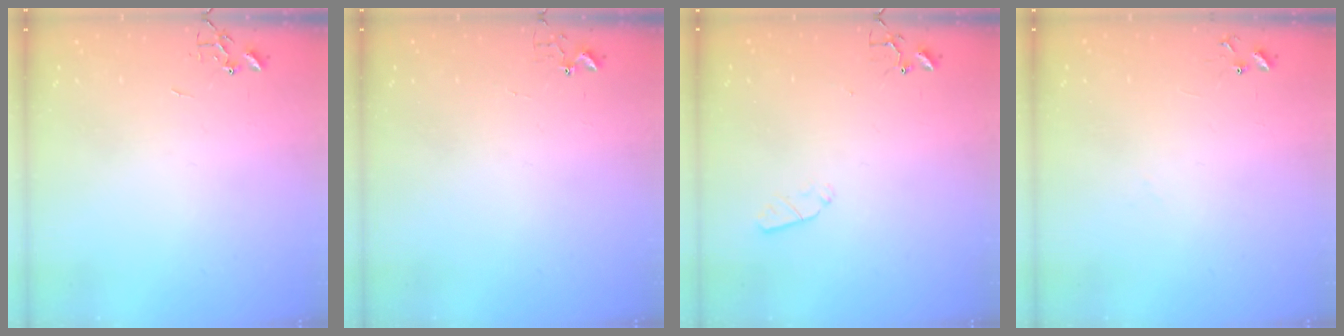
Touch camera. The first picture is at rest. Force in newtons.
{"total": 2.7, "press": 2.7, "slide": 0.3}
{"total": 3.6, "press": 3.5, "slide": 0.6}
{"total": 6.8, "press": 6.8, "slide": 0.6}